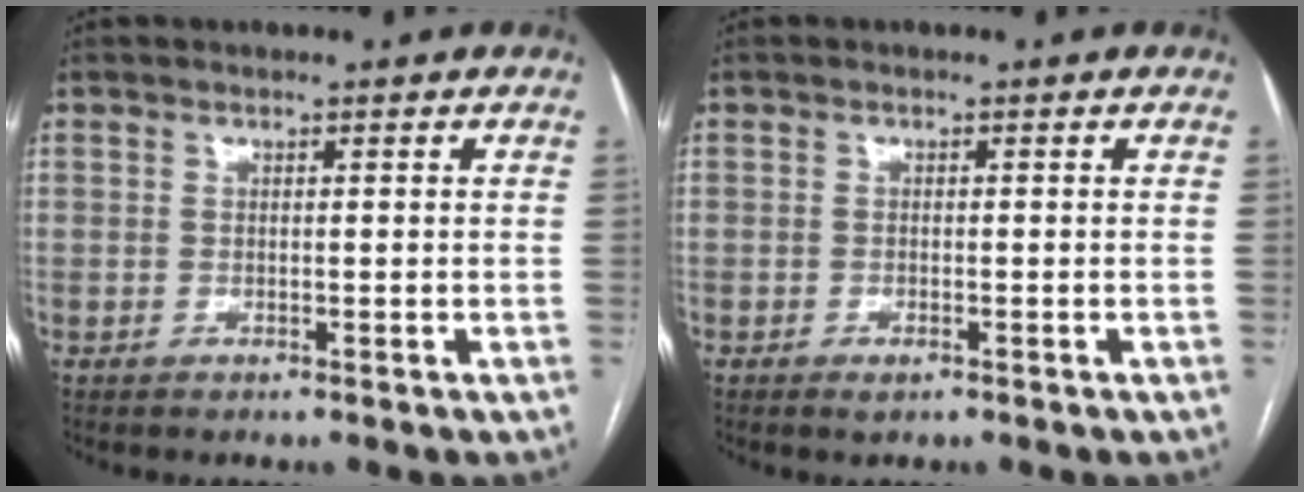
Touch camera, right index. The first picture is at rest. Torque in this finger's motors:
{"motor_torque": [0.19, -0.25, 0.11, 0.01]}